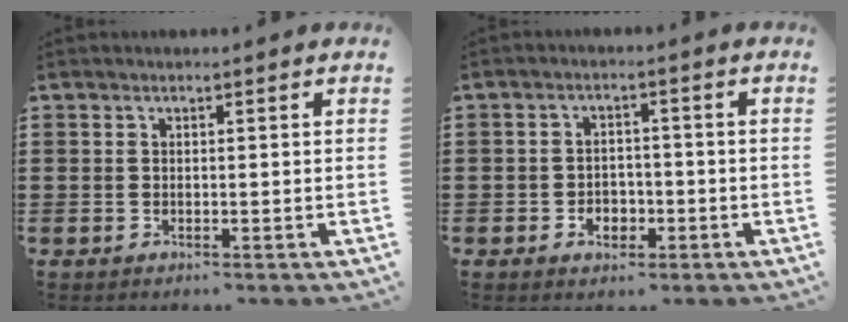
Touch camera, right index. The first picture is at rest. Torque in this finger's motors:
{"motor_torque": [0.28, 0.26, 0.04, 0.00]}